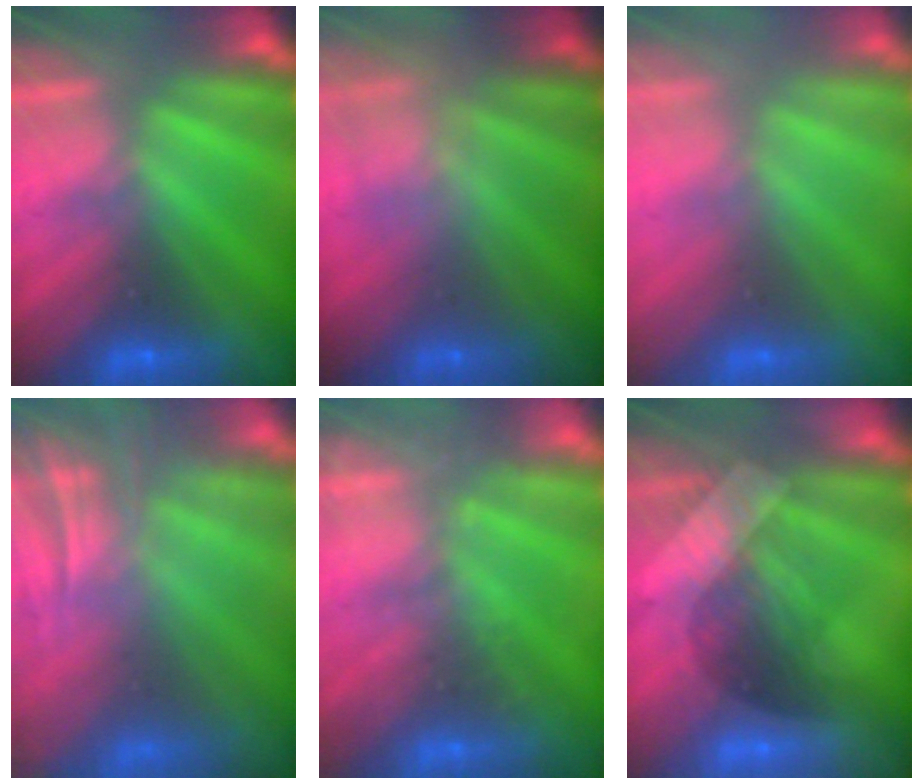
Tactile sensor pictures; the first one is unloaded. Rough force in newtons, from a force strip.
{"total": 2.3}
{"total": 2.6}
{"total": 8.2}
{"total": 1.9}
{"total": 2.9}